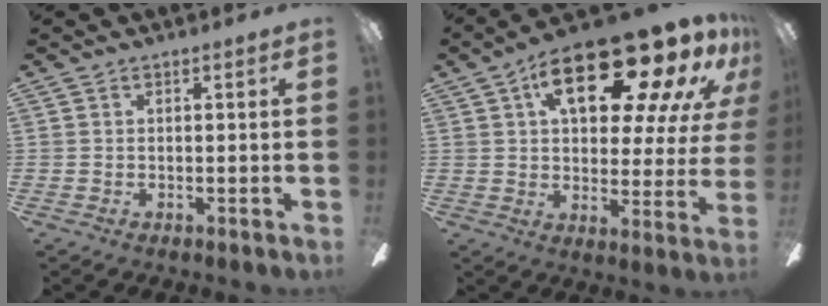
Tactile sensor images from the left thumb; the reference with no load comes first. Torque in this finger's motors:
{"motor_torque": [2.51, 2.50, 1.83, -0.94, 0.15]}